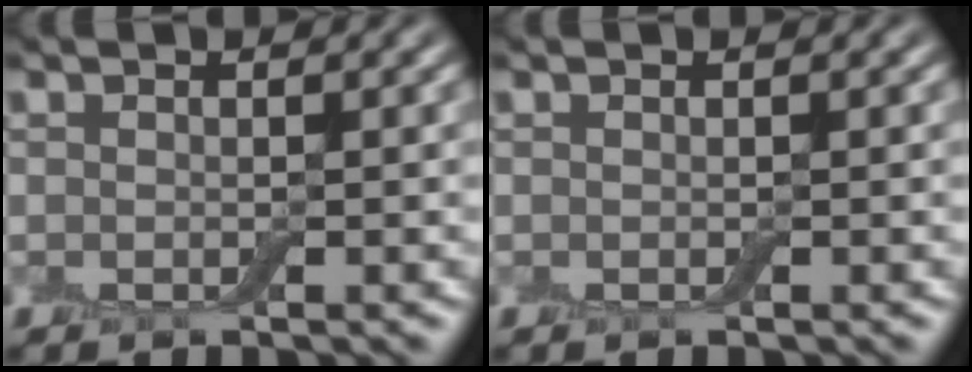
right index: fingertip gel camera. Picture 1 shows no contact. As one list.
[{"total": 0.0}]